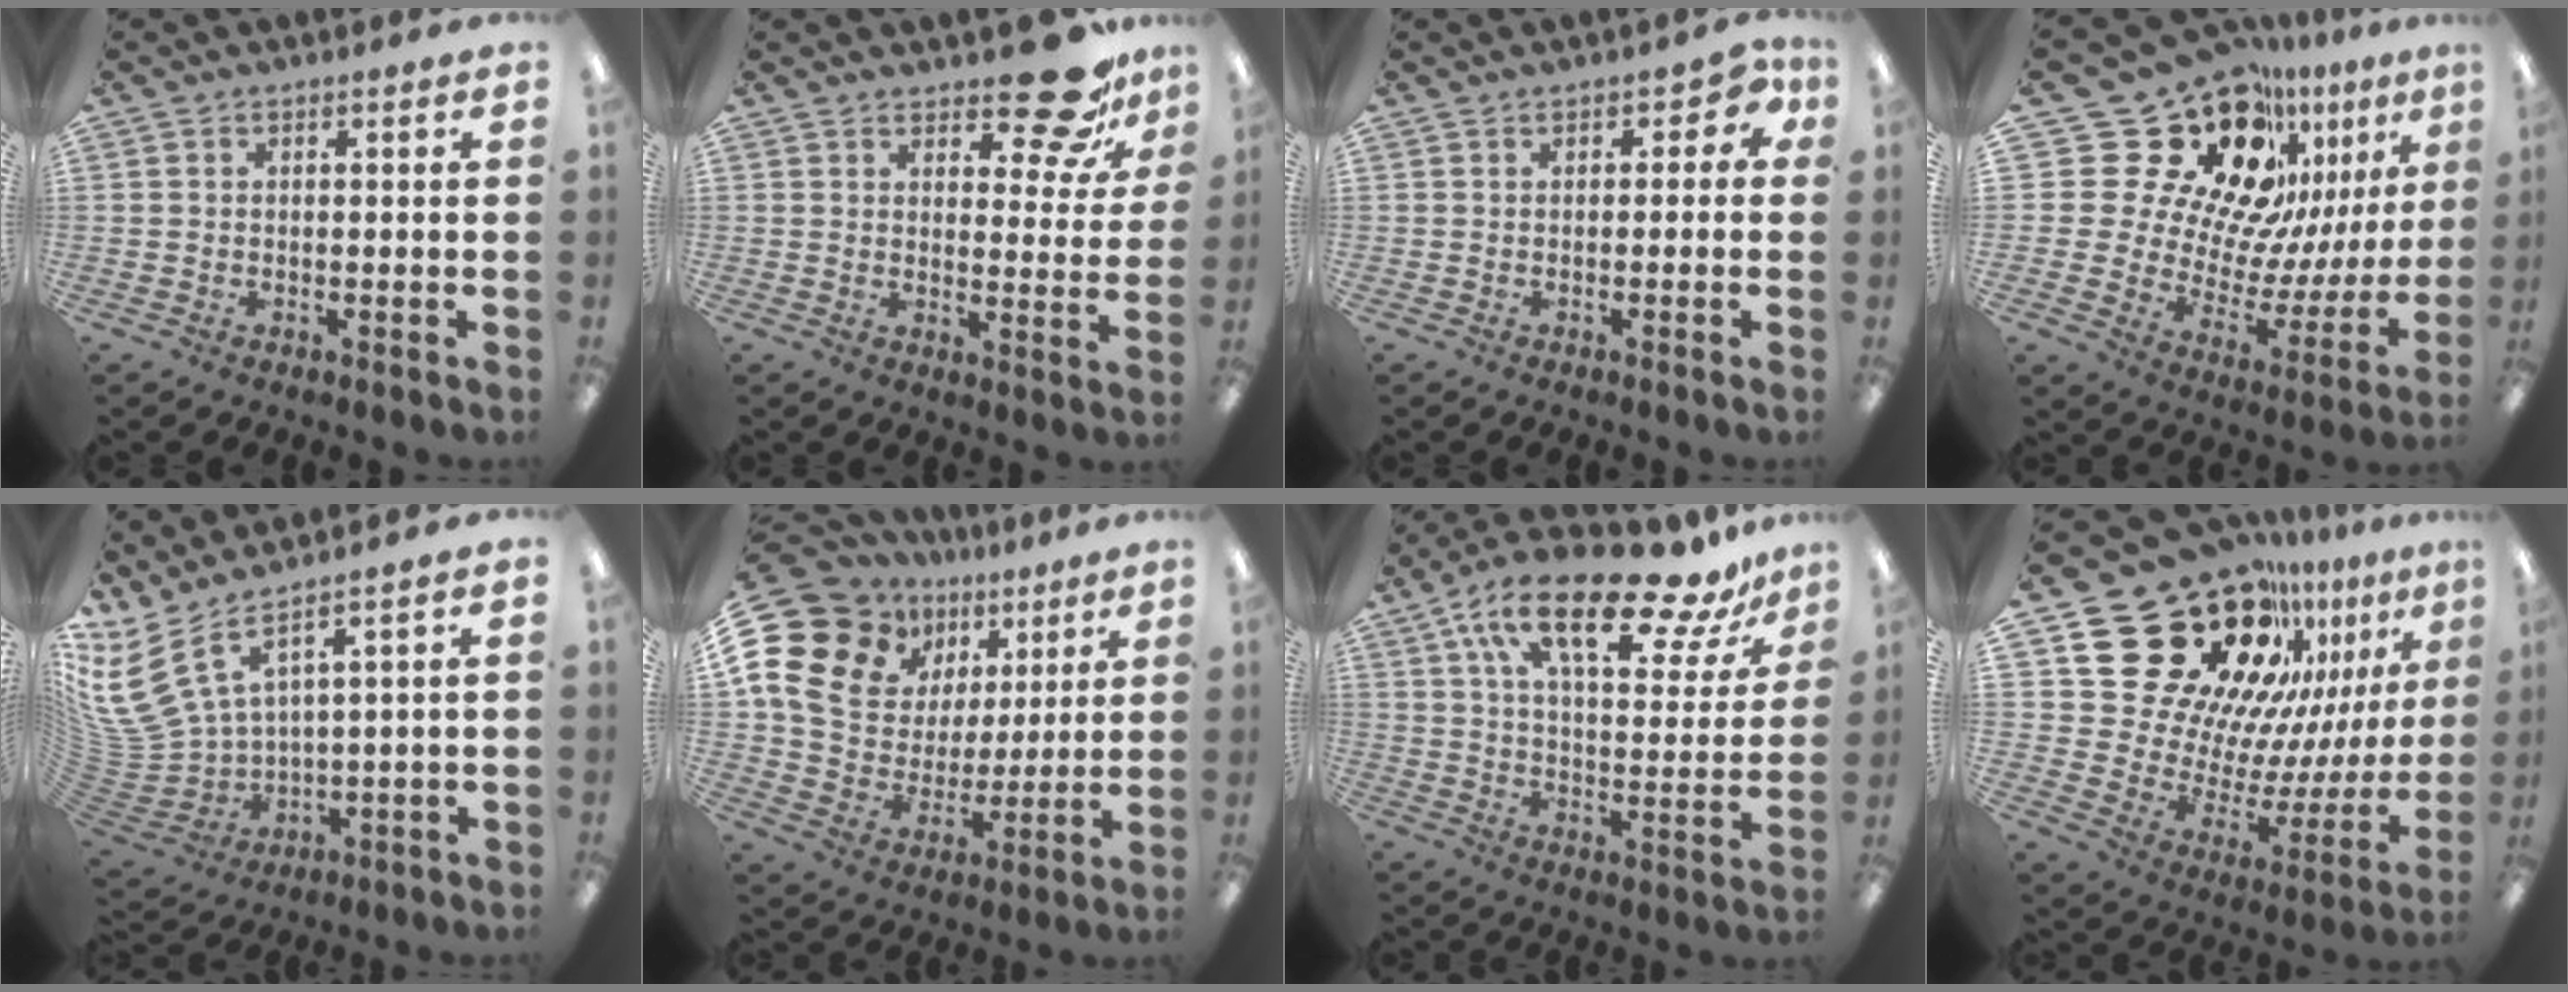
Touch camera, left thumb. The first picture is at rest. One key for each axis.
{"total": 14.0, "fx": 10.3, "fy": 5.3, "fz": 7.9, "tx": -0.095, "ty": -0.066, "tz": 0.172}
{"total": 2.9, "fx": 0.5, "fy": 2.1, "fz": 2.0, "tx": -0.022, "ty": 0.003, "tz": 0.005}
{"total": 27.4, "fx": 17.1, "fy": 17.3, "fz": 12.7, "tx": -0.208, "ty": -0.143, "tz": 0.333}
{"total": 12.6, "fx": 7.1, "fy": 6.7, "fz": 7.9, "tx": -0.200, "ty": -0.053, "tz": 0.137}
{"total": 19.0, "fx": 8.5, "fy": 14.8, "fz": 8.2, "tx": -0.178, "ty": -0.045, "tz": 0.172}
{"total": 22.8, "fx": 15.1, "fy": 8.0, "fz": 15.1, "tx": -0.251, "ty": -0.085, "tz": 0.249}
{"total": 28.7, "fx": 19.1, "fy": 17.7, "fz": 12.0, "tx": -0.160, "ty": -0.166, "tz": 0.387}